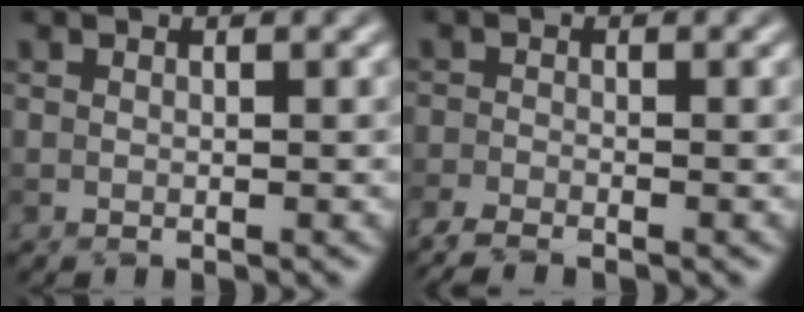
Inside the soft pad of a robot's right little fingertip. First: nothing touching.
{"total": 2.7, "force": [-2.3, 0.4, 1.3], "torque": [-0.033, -0.009, -0.053]}